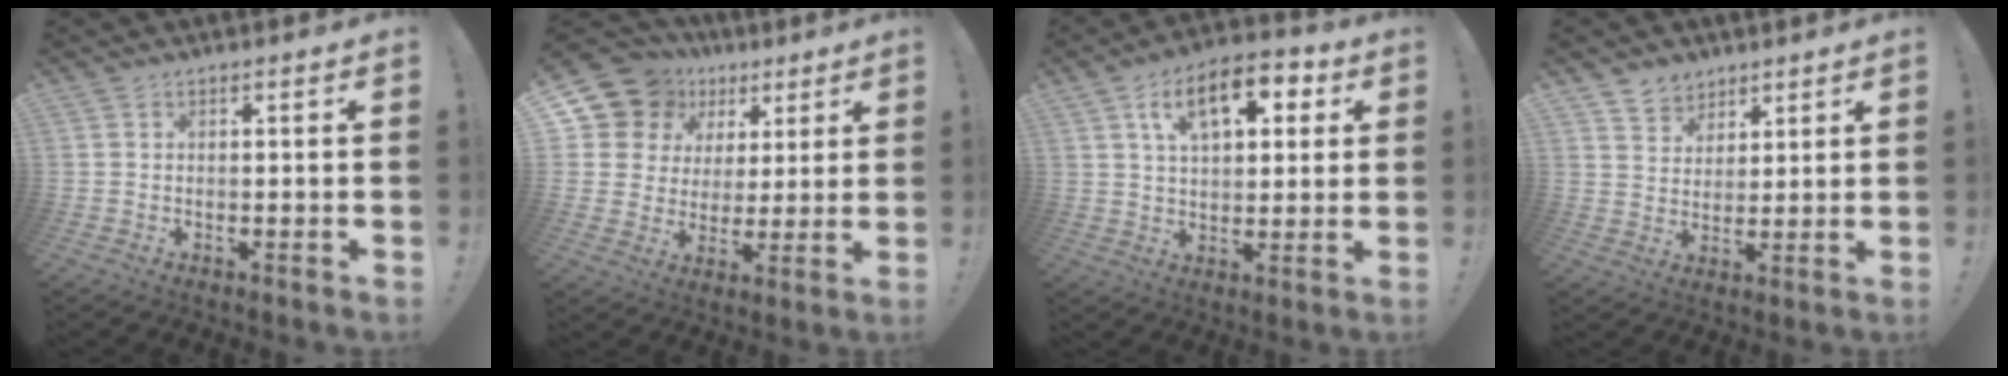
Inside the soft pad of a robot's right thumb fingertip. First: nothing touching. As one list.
[{"total": 12.7, "force": [6.6, 10.1, 4.0], "torque": [-0.072, -0.041, 0.138]}, {"total": 14.7, "force": [5.7, 8.1, 10.9], "torque": [-0.158, -0.006, 0.094]}, {"total": 6.0, "force": [4.3, 4.1, 0.0], "torque": [-0.001, -0.036, 0.085]}]